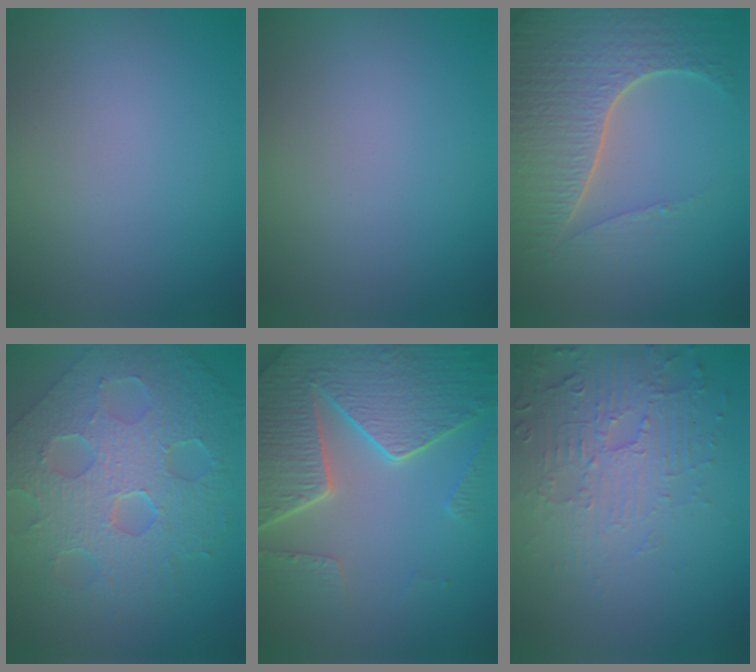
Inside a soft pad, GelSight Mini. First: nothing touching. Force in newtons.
{"total": 0.0}
{"total": 7.8, "press": 5.4, "slide": 5.7}
{"total": 9.3, "press": 6.5, "slide": 6.6}
{"total": 8.2, "press": 6.1, "slide": 5.6}
{"total": 5.8, "press": 3.7, "slide": 4.4}